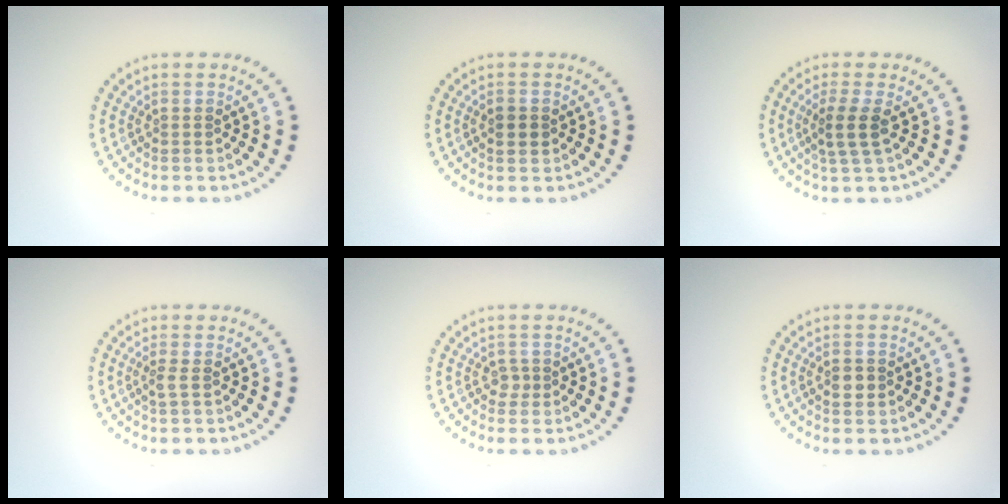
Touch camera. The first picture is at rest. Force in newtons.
{"total": 1.7, "press": 1.7, "slide": 0.1}
{"total": 2.6, "press": 2.1, "slide": 1.5}
{"total": 0.9, "press": 0.6, "slide": 0.6}
{"total": 0.9, "press": 0.7, "slide": 0.6}
{"total": 1.6, "press": 1.6, "slide": 0.2}